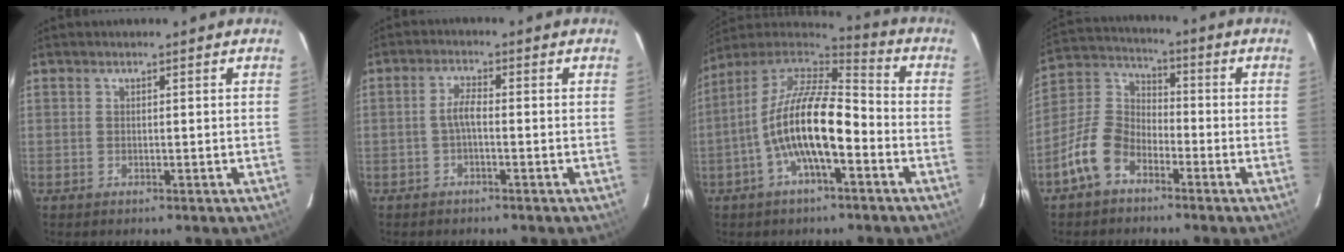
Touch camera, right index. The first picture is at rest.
{"total": 2.5, "force": [-0.9, 0.7, 2.2], "torque": [-0.048, 0.009, -0.020]}
{"total": 16.0, "force": [-4.9, 5.5, 14.2], "torque": [-0.272, 0.004, -0.099]}
{"total": 9.9, "force": [-6.0, 6.1, 5.0], "torque": [-0.112, 0.025, -0.121]}